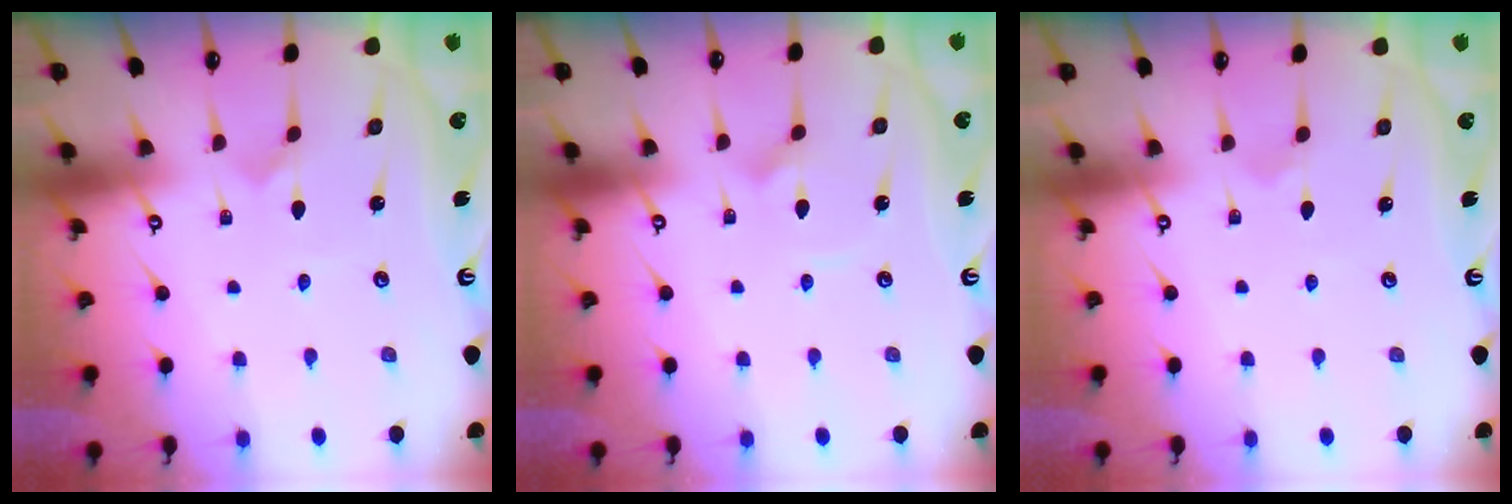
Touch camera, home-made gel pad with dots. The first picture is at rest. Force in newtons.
{"total": 2.4, "press": 2.4, "slide": 0.2}
{"total": 1.9, "press": 1.9, "slide": 0.5}